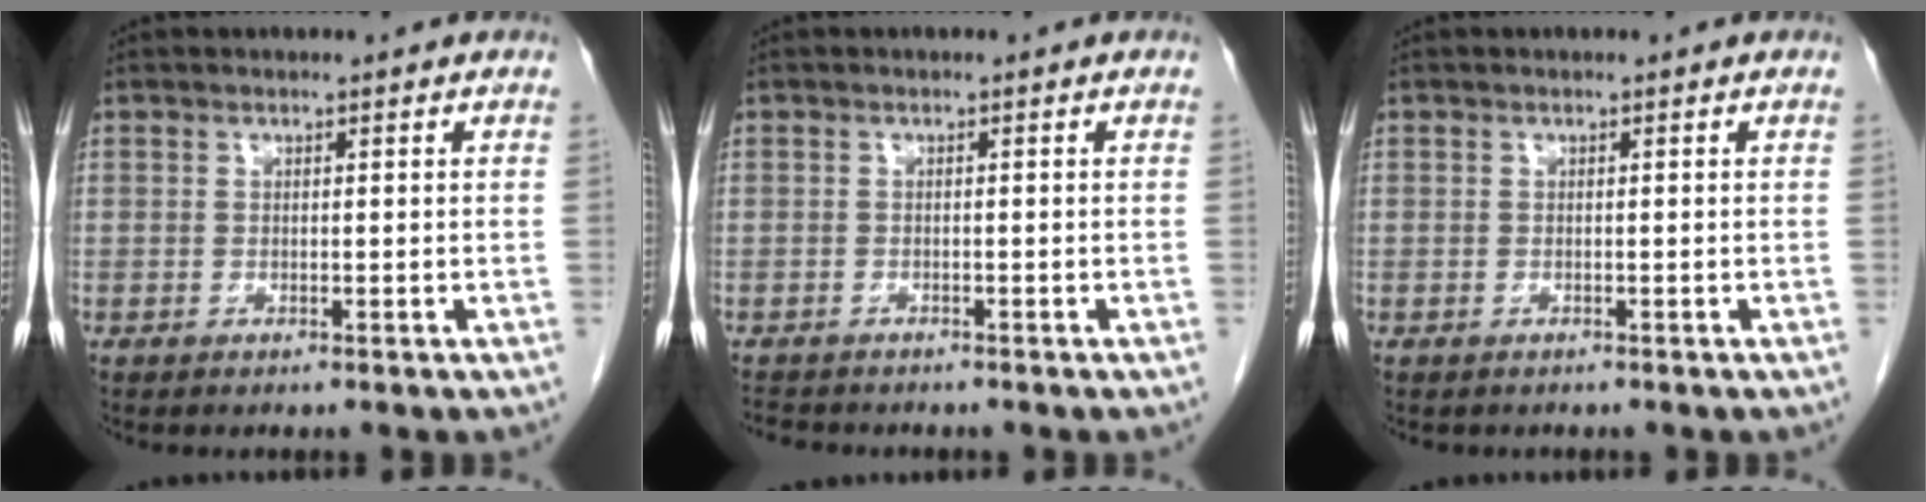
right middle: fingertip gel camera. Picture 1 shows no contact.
{"total": 3.2, "force": [-2.9, 1.1, 0.8], "torque": [-0.015, -0.006, -0.043]}
{"total": 0.7, "force": [-0.6, 0.3, 0.1], "torque": [-0.011, 0.001, -0.009]}